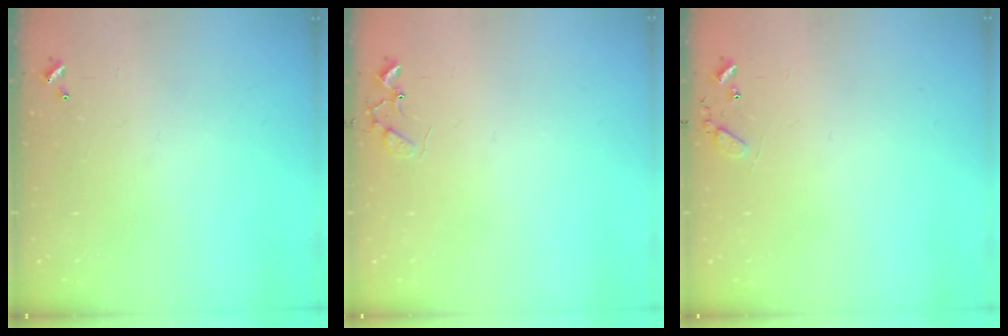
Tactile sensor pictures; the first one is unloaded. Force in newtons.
{"total": 6.2, "press": 6.2, "slide": 0.4}
{"total": 7.7, "press": 7.6, "slide": 0.5}